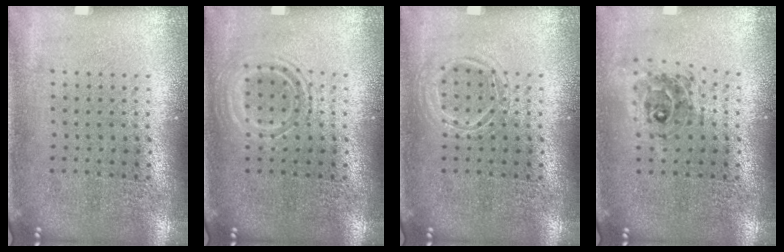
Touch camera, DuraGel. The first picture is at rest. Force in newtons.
{"total": 1.1, "press": 1.1, "slide": 0.3}
{"total": 1.3, "press": 1.3, "slide": 0.2}
{"total": 0.8, "press": 0.8, "slide": 0.1}